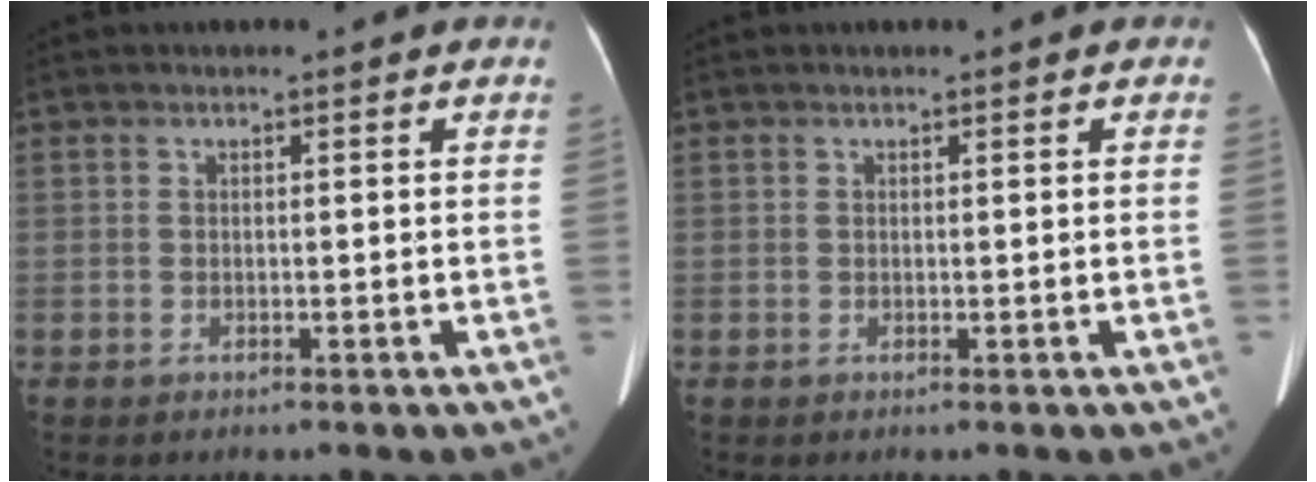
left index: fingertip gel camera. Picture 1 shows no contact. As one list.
[{"total": 0.0}]